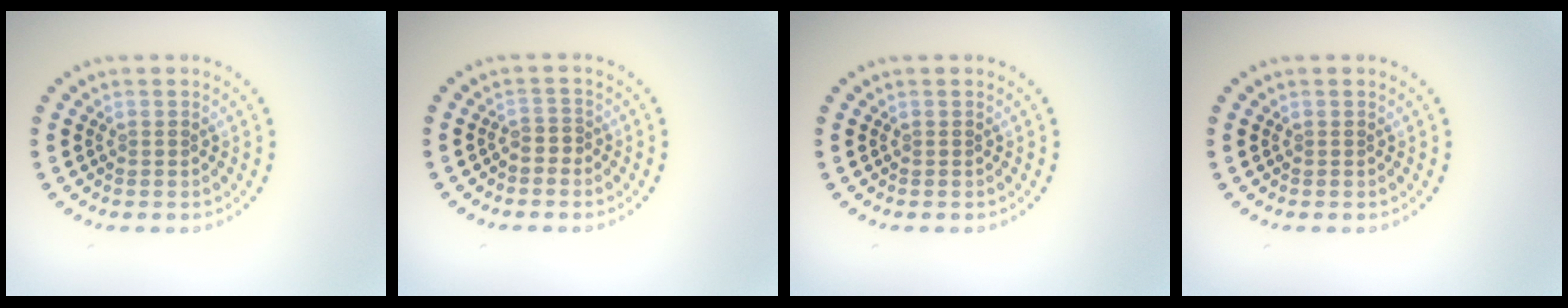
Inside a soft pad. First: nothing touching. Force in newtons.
{"total": 1.0, "press": 0.7, "slide": 0.7}
{"total": 0.0}
{"total": 0.0}